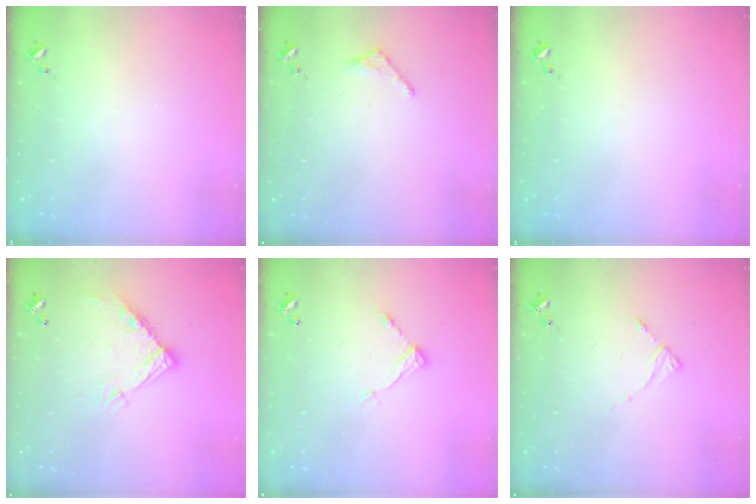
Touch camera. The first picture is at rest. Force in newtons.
{"total": 3.5, "press": 3.5, "slide": 0.3}
{"total": 0.0}
{"total": 13.2, "press": 13.1, "slide": 0.8}
{"total": 7.9, "press": 7.9, "slide": 0.3}
{"total": 2.5, "press": 2.5, "slide": 0.3}